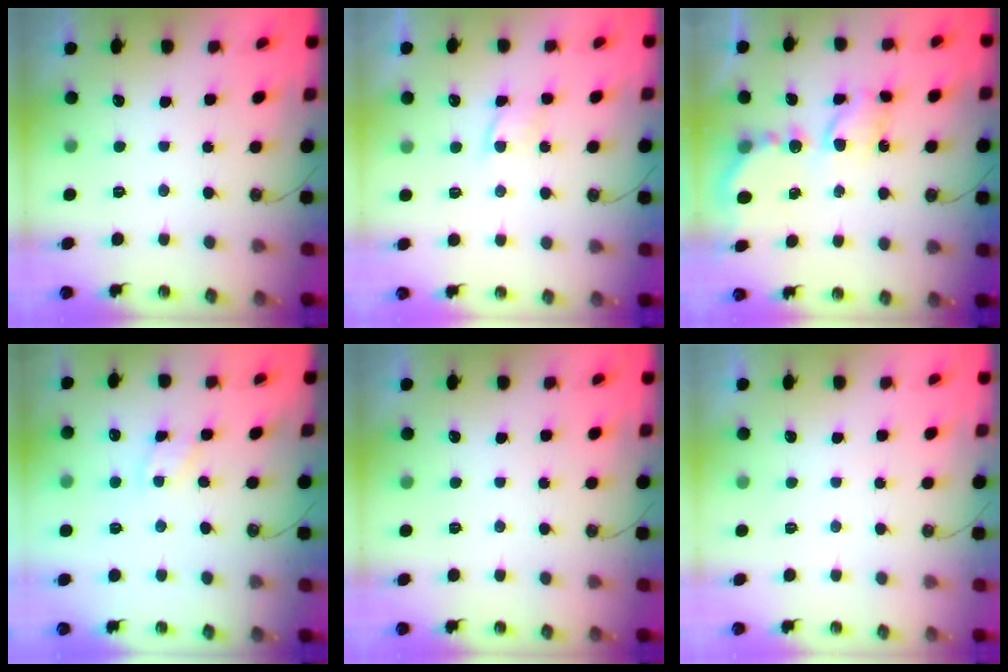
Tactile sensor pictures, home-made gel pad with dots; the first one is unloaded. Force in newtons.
{"total": 5.0, "press": 4.9, "slide": 0.7}
{"total": 6.5, "press": 6.5, "slide": 0.6}
{"total": 4.5, "press": 4.5, "slide": 0.4}
{"total": 0.0}
{"total": 0.0}